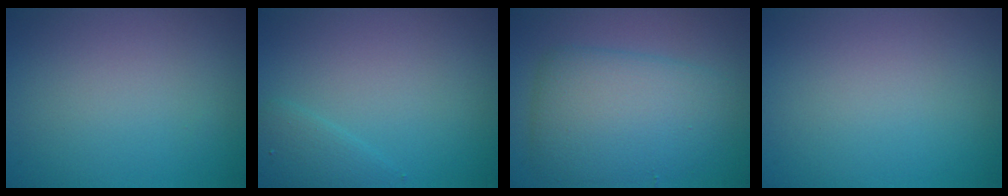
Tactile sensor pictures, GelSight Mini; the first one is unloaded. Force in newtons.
{"total": 1.4, "press": 1.4, "slide": 0.1}
{"total": 6.3, "press": 6.2, "slide": 0.1}
{"total": 0.0}